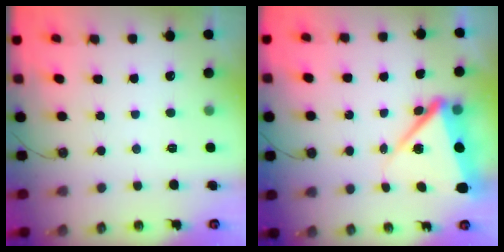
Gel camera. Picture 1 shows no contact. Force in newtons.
{"total": 9.5, "press": 9.3, "slide": 1.6}